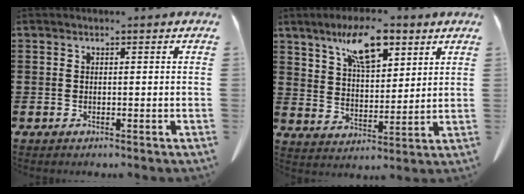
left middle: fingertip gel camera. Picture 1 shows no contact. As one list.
[{"total": 10.3, "force": [6.8, 4.2, 6.6], "torque": [-0.130, -0.009, 0.119]}]